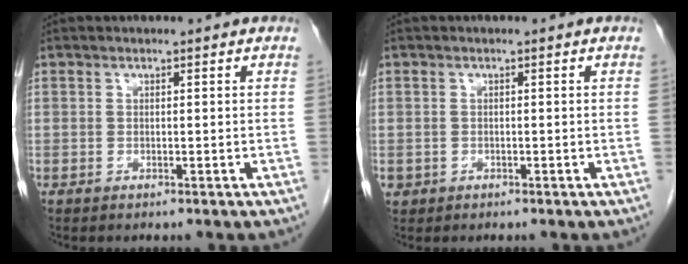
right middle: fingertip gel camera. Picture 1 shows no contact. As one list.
[{"total": 1.0, "force": [-0.3, 0.9, 0.2], "torque": [-0.006, 0.004, -0.001]}]